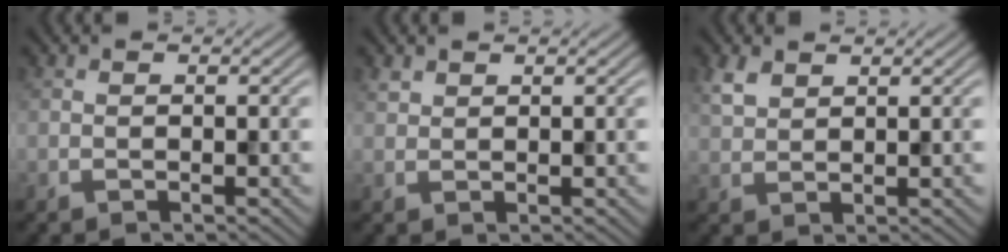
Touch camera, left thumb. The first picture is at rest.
{"total": 1.0, "force": [0.8, 0.5, 0.3], "torque": [-0.008, -0.001, 0.020]}
{"total": 2.7, "force": [1.8, 1.4, 1.5], "torque": [-0.039, 0.002, 0.041]}